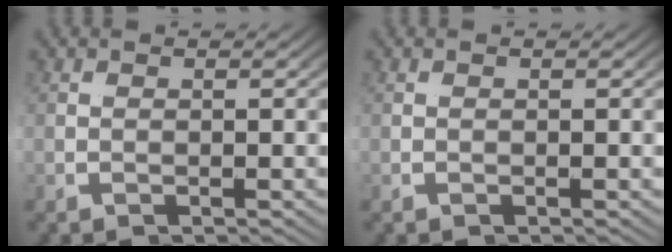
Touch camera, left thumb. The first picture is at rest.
{"total": 0.0}